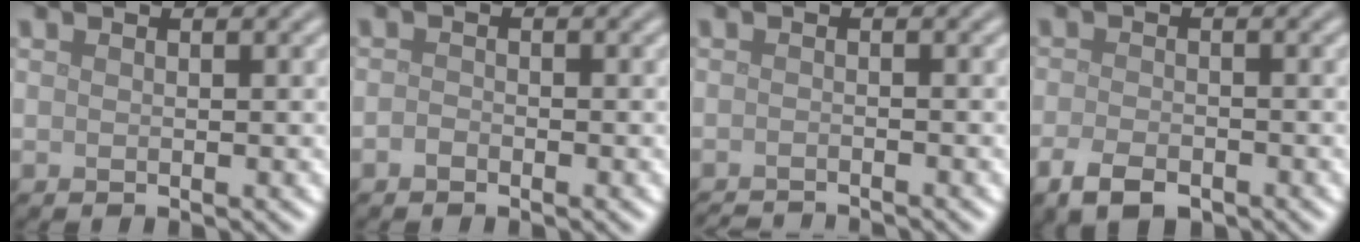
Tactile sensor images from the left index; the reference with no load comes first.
{"total": 0.7, "force": [-0.5, 0.4, 0.3], "torque": [-0.007, 0.000, -0.013]}
{"total": 2.8, "force": [-2.7, 0.3, 0.9], "torque": [-0.011, -0.008, -0.044]}
{"total": 3.3, "force": [-2.2, 1.5, 2.0], "torque": [-0.038, -0.005, -0.046]}